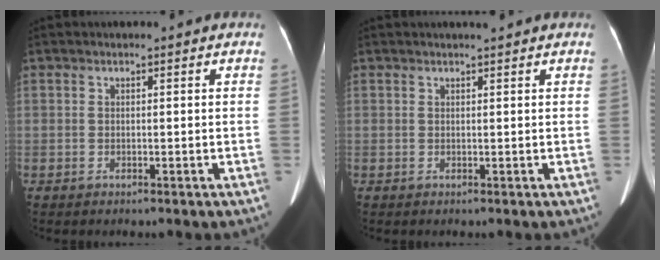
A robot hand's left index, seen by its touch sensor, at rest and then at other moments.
{"total": 1.2, "force": [1.0, 0.0, 0.7], "torque": [-0.013, 0.004, 0.018]}